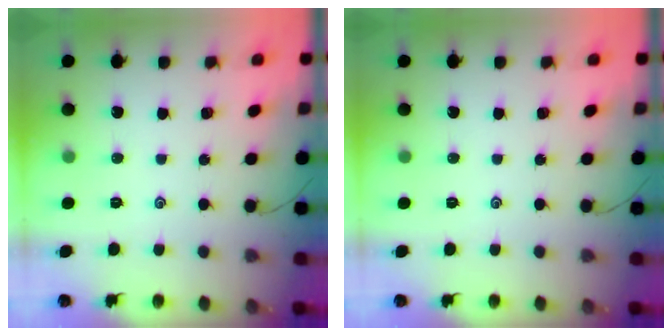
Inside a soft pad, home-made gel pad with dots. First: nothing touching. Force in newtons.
{"total": 0.0}